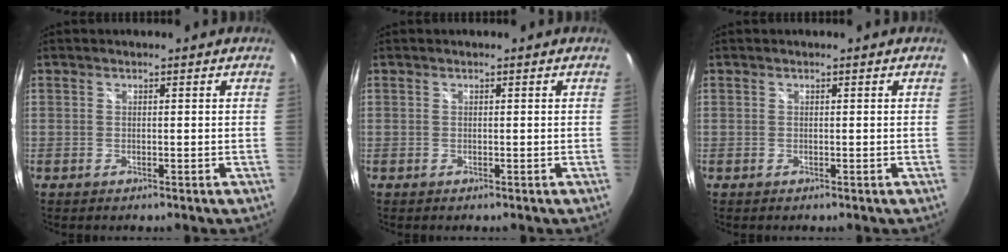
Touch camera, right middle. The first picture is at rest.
{"total": 0.0}
{"total": 0.0}